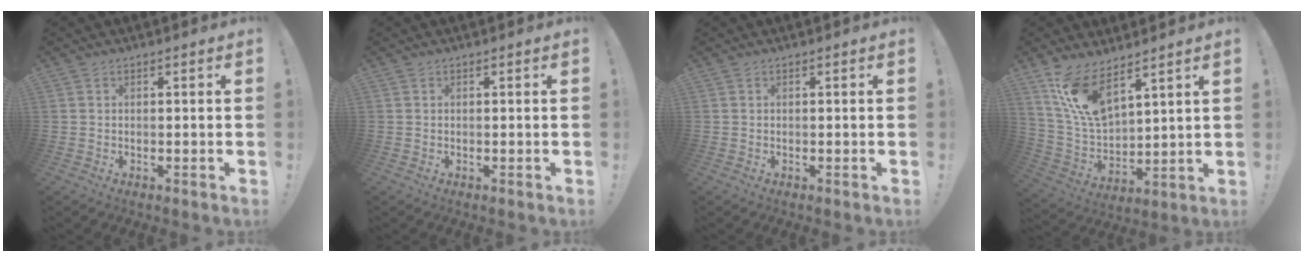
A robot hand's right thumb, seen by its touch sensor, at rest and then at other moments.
{"total": 0.0}
{"total": 0.0}
{"total": 13.5, "force": [9.4, 5.4, 8.0], "torque": [-0.172, -0.055, 0.178]}